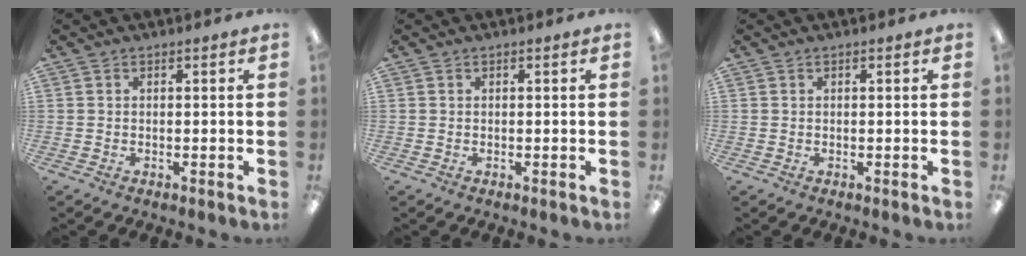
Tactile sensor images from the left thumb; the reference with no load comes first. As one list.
[{"total": 0.0}, {"total": 0.0}]